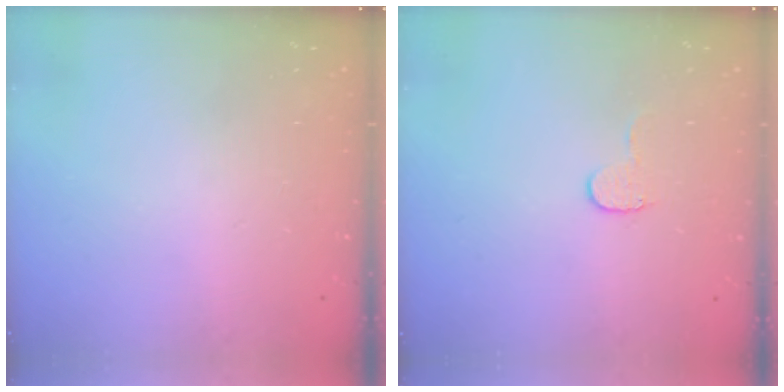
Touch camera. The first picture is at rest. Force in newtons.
{"total": 5.2, "press": 5.1, "slide": 0.5}